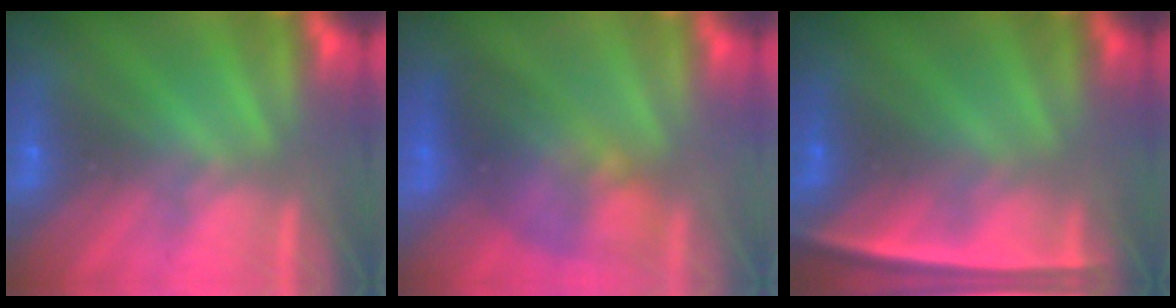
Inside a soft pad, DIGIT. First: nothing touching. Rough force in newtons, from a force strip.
{"total": 7.5}
{"total": 2.4}